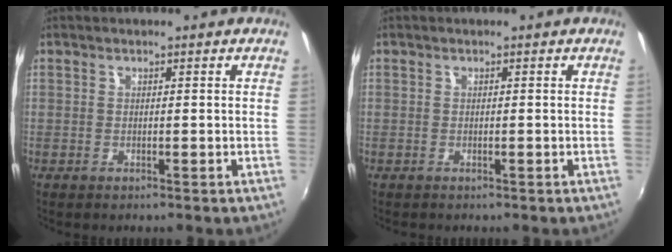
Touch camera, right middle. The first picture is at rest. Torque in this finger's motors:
{"motor_torque": [-0.26, -0.80, -0.03, -0.03]}